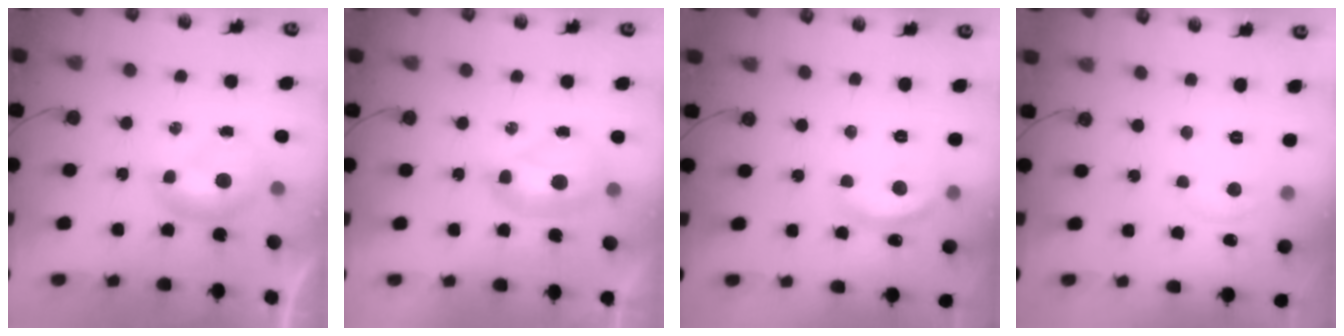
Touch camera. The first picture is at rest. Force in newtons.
{"total": 2.5, "press": 2.4, "slide": 0.6}
{"total": 7.0, "press": 7.0, "slide": 0.4}
{"total": 1.5, "press": 1.4, "slide": 0.5}